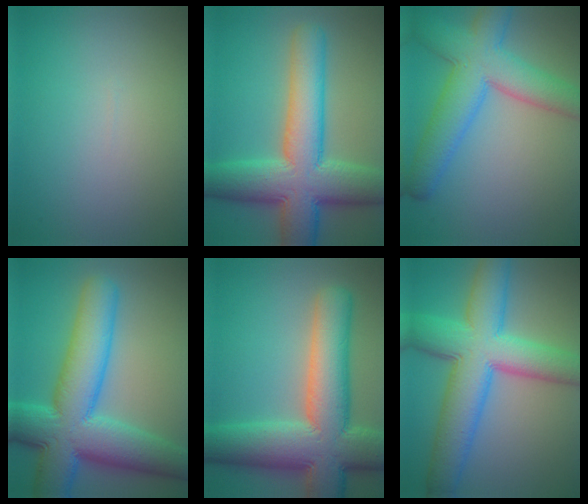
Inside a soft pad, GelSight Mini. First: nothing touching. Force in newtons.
{"total": 11.7, "press": 11.7, "slide": 0.6}
{"total": 8.2, "press": 8.2, "slide": 0.3}
{"total": 12.1, "press": 12.1, "slide": 0.3}
{"total": 13.2, "press": 13.2, "slide": 1.2}
{"total": 11.1, "press": 11.1, "slide": 0.2}